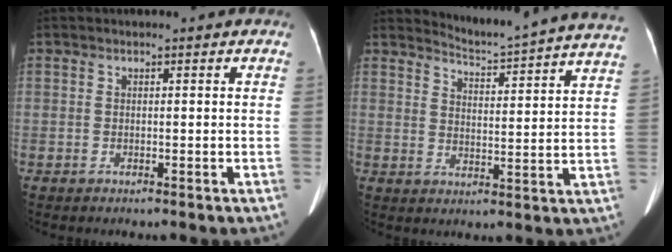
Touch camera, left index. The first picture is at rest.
{"total": 17.0, "force": [16.5, -1.2, 3.9], "torque": [-0.070, -0.086, 0.195]}